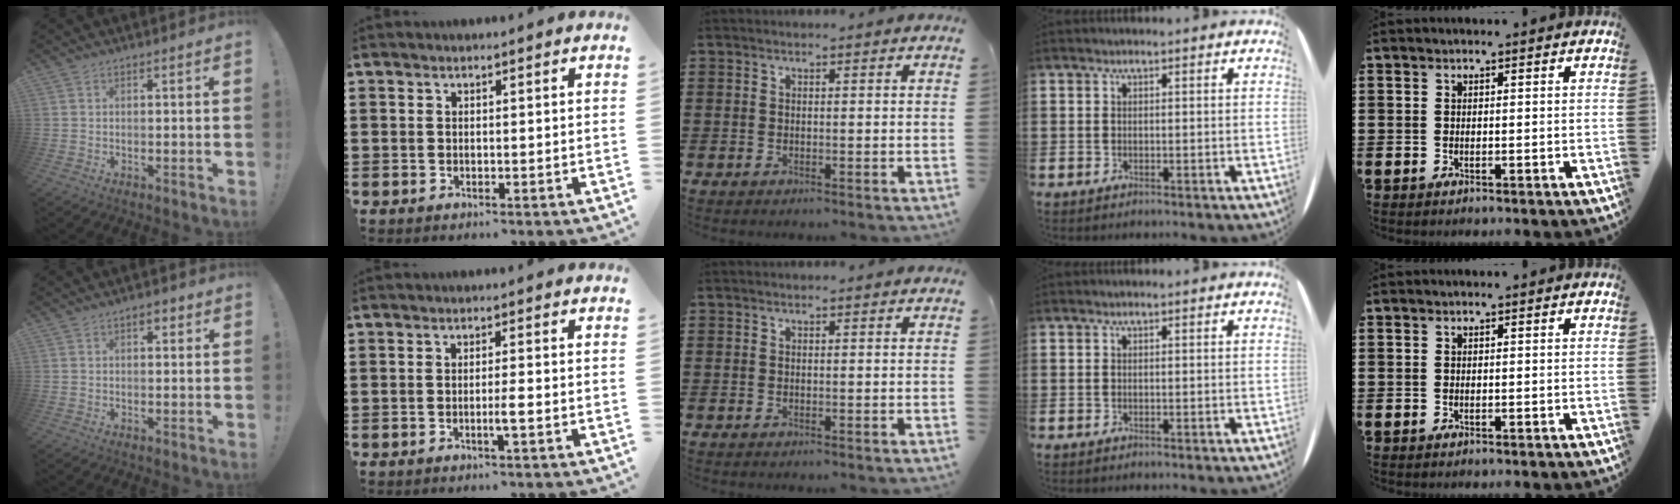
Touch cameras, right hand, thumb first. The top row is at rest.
{"thumb": {"total": 2.4, "force": [1.0, 1.3, 1.7], "torque": [-0.022, 0.000, 0.015]}, "index": {"total": 2.3, "force": [-0.8, 0.0, 2.2], "torque": [-0.043, -0.005, -0.017]}}